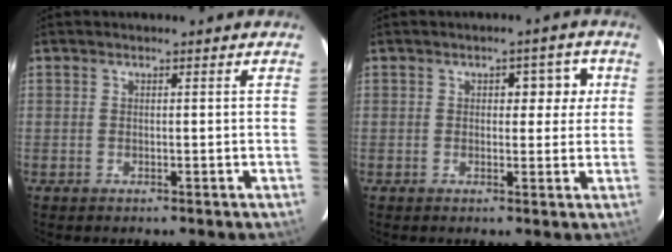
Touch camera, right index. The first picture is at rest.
{"total": 4.4, "force": [1.2, 2.4, 3.5], "torque": [-0.033, 0.017, 0.014]}